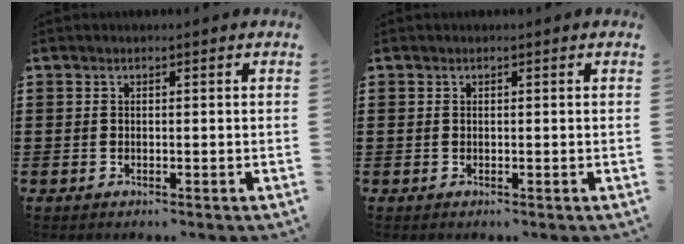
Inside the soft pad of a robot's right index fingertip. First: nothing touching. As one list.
[{"total": 0.0}]